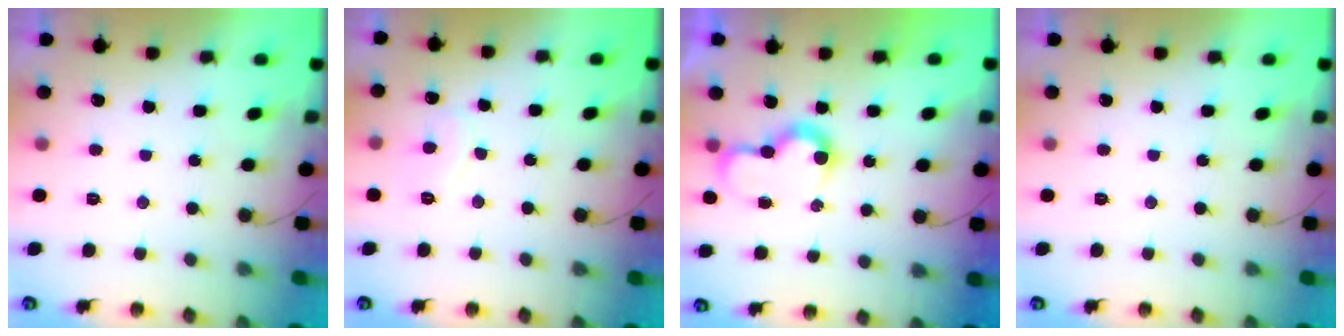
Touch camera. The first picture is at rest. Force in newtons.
{"total": 6.7, "press": 6.7, "slide": 0.4}
{"total": 7.6, "press": 7.6, "slide": 0.3}
{"total": 0.0}